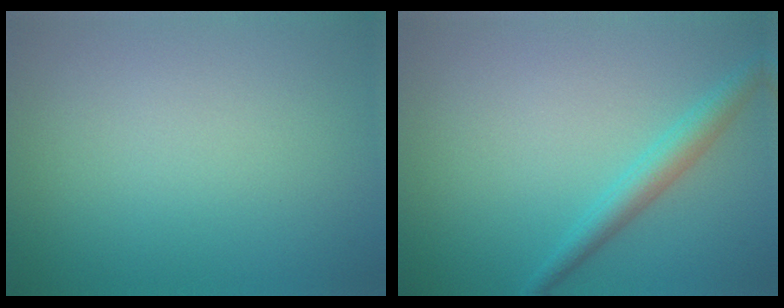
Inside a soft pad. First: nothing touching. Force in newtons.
{"total": 2.6, "press": 2.6, "slide": 0.1}